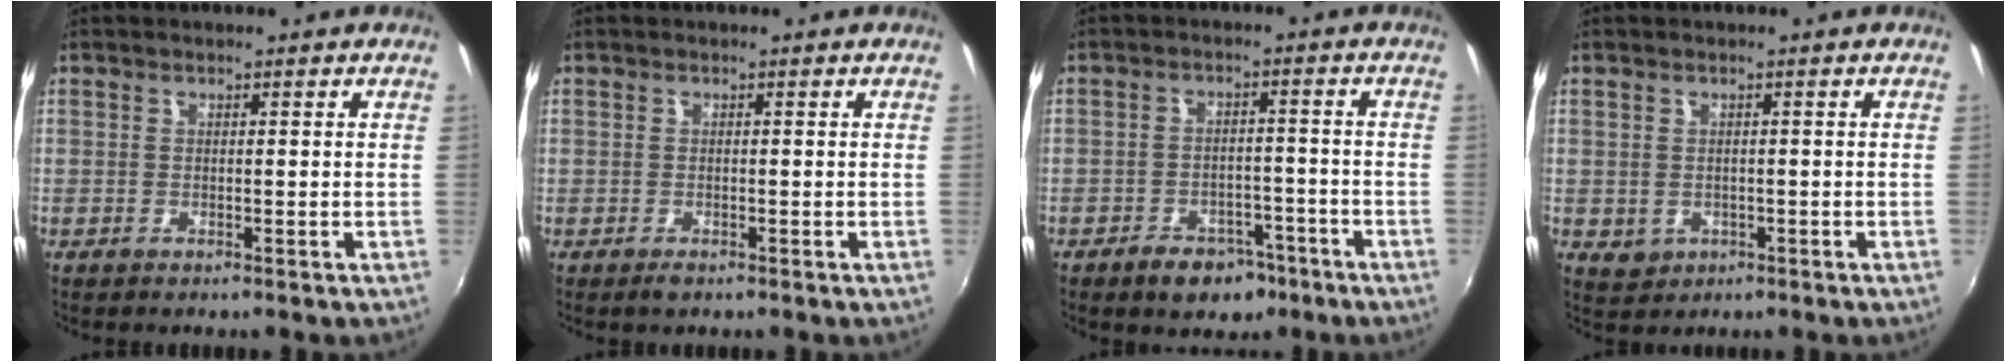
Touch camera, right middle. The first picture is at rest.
{"total": 1.1, "force": [-0.8, 0.7, 0.4], "torque": [-0.008, -0.002, -0.014]}
{"total": 7.7, "force": [-5.3, 4.6, 3.2], "torque": [-0.076, 0.013, -0.065]}
{"total": 2.6, "force": [-0.4, 2.3, 1.1], "torque": [-0.021, 0.000, 0.001]}